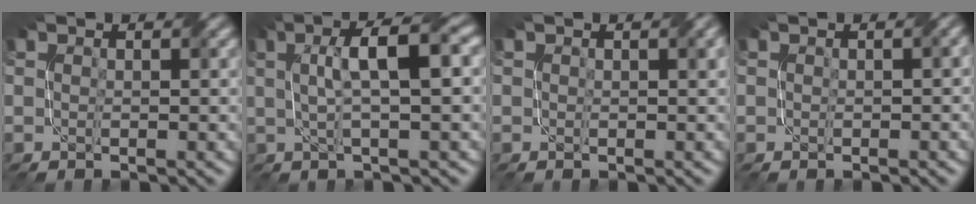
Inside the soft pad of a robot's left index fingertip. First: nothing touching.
{"total": 6.0, "force": [1.3, 1.4, 5.7], "torque": [-0.086, 0.019, 0.022]}
{"total": 0.6, "force": [0.2, 0.2, 0.5], "torque": [-0.003, 0.005, 0.007]}
{"total": 0.7, "force": [0.0, 0.4, 0.6], "torque": [-0.004, 0.005, 0.005]}